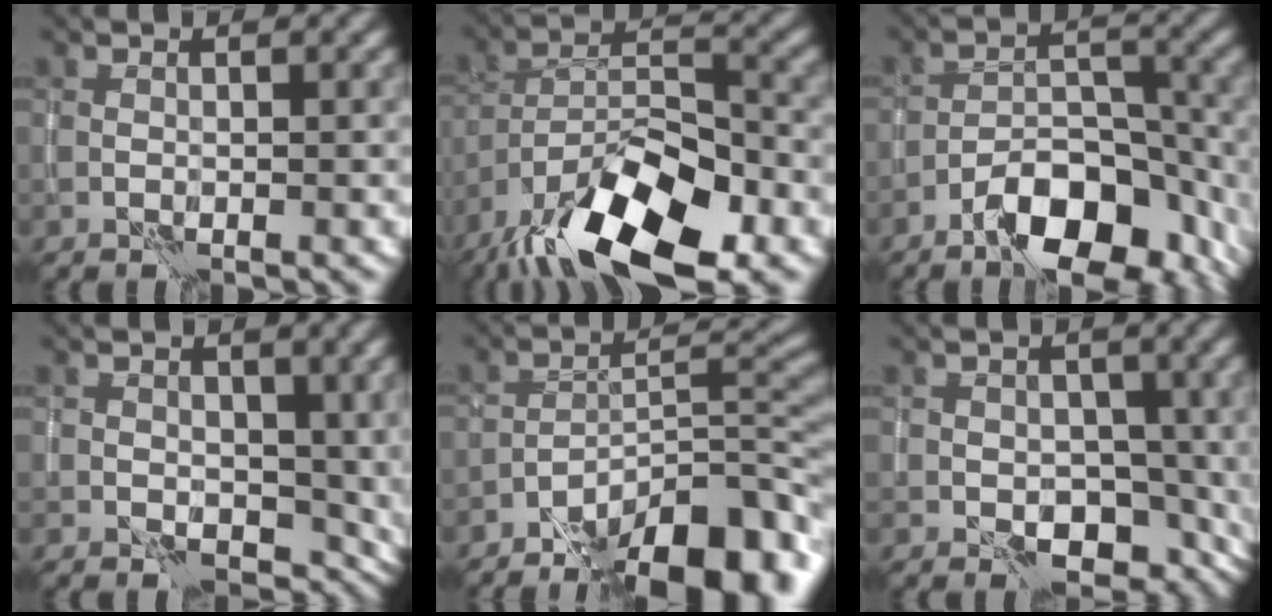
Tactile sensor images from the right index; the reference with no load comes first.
{"total": 13.1, "force": [-9.1, 4.3, 8.4], "torque": [-0.162, 0.002, -0.168]}
{"total": 8.3, "force": [-5.4, 3.6, 5.2], "torque": [-0.066, 0.009, -0.092]}
{"total": 4.7, "force": [-0.1, 3.4, 3.3], "torque": [-0.034, -0.015, 0.002]}
{"total": 10.9, "force": [-7.9, 3.2, 6.8], "torque": [-0.087, 0.015, -0.140]}
{"total": 7.3, "force": [-3.1, 5.2, 4.1], "torque": [-0.014, -0.001, -0.035]}